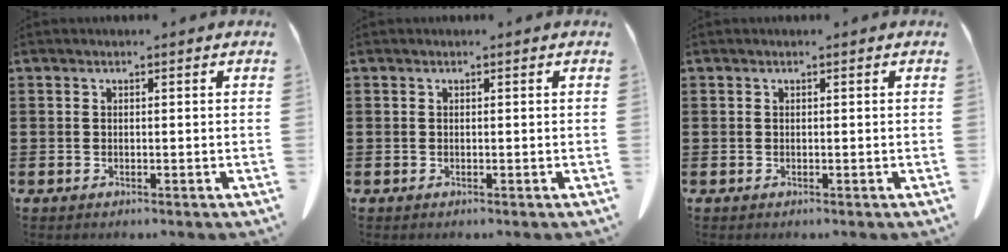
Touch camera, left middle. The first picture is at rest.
{"total": 0.0}
{"total": 0.0}